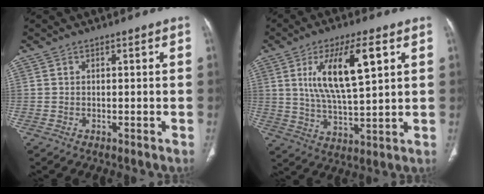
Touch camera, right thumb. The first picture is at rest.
{"total": 14.2, "force": [4.8, 4.4, 12.6], "torque": [-0.226, -0.011, 0.094]}